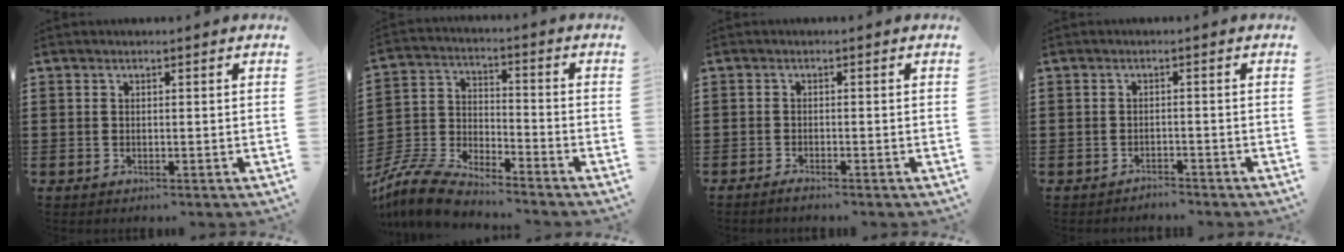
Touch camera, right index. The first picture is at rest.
{"total": 8.5, "force": [-8.1, 1.2, 2.6], "torque": [-0.072, 0.006, -0.165]}
{"total": 1.1, "force": [-1.1, 0.1, 0.2], "torque": [-0.008, -0.002, -0.021]}
{"total": 1.7, "force": [-1.7, 0.2, -0.2], "torque": [-0.001, 0.003, -0.039]}